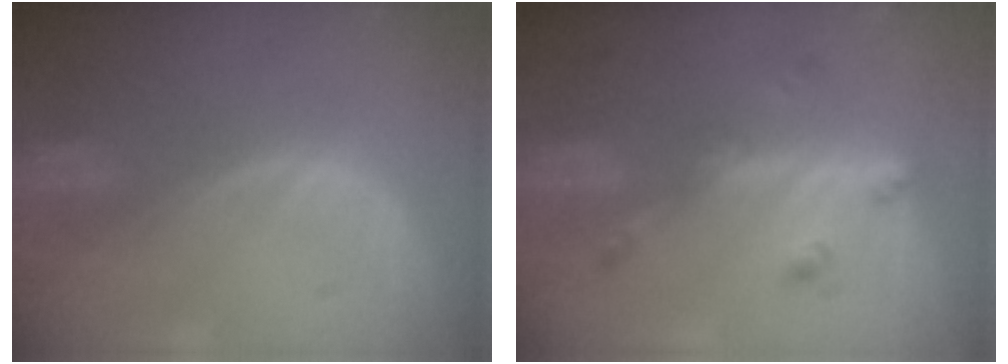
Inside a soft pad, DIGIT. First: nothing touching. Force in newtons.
{"total": 4.9, "press": 4.4, "slide": 2.2}